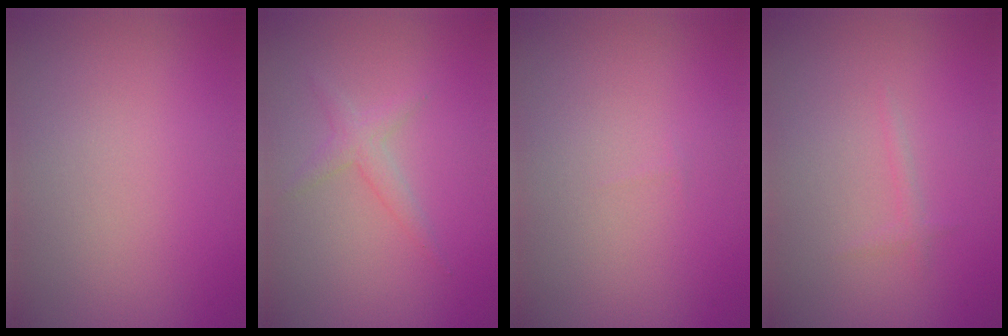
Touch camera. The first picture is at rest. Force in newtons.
{"total": 1.6, "press": 1.6, "slide": 0.1}
{"total": 0.0}
{"total": 0.7, "press": 0.7, "slide": 0.1}